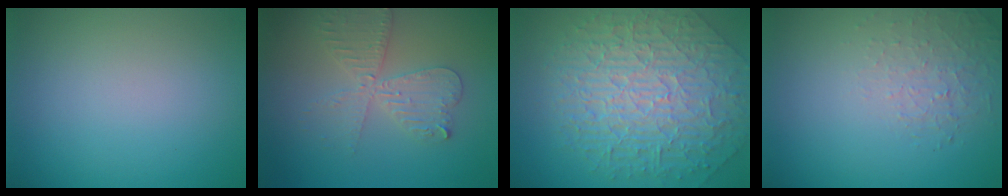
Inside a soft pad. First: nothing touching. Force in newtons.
{"total": 4.1, "press": 3.5, "slide": 2.1}
{"total": 9.1, "press": 6.8, "slide": 6.0}
{"total": 1.4, "press": 0.6, "slide": 1.3}